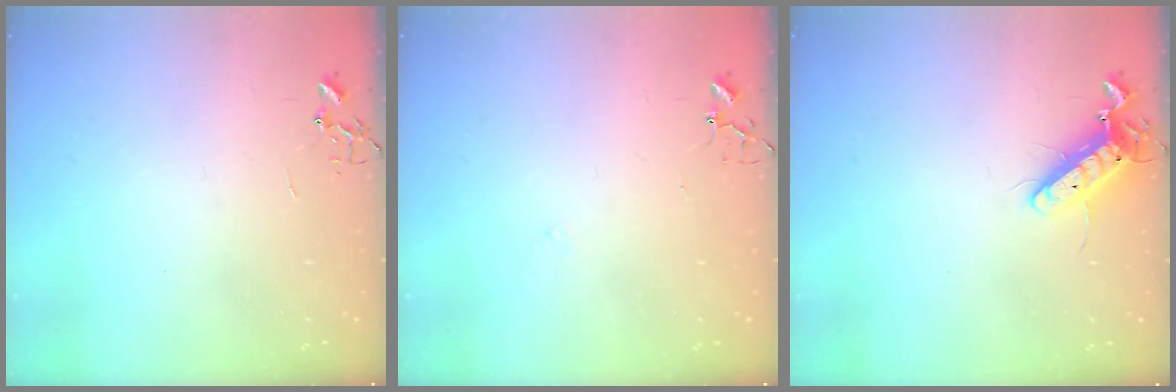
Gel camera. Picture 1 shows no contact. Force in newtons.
{"total": 5.7, "press": 5.6, "slide": 0.7}
{"total": 11.6, "press": 11.4, "slide": 2.2}